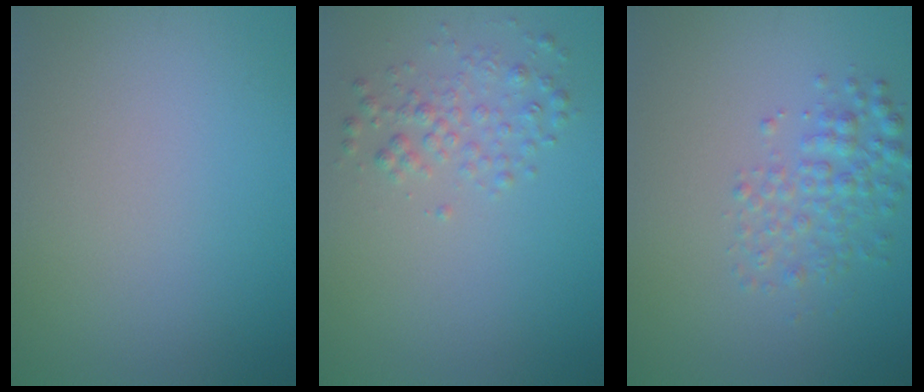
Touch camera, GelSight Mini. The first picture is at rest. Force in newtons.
{"total": 2.0, "press": 2.0, "slide": 0.1}
{"total": 2.8, "press": 2.8, "slide": 0.1}